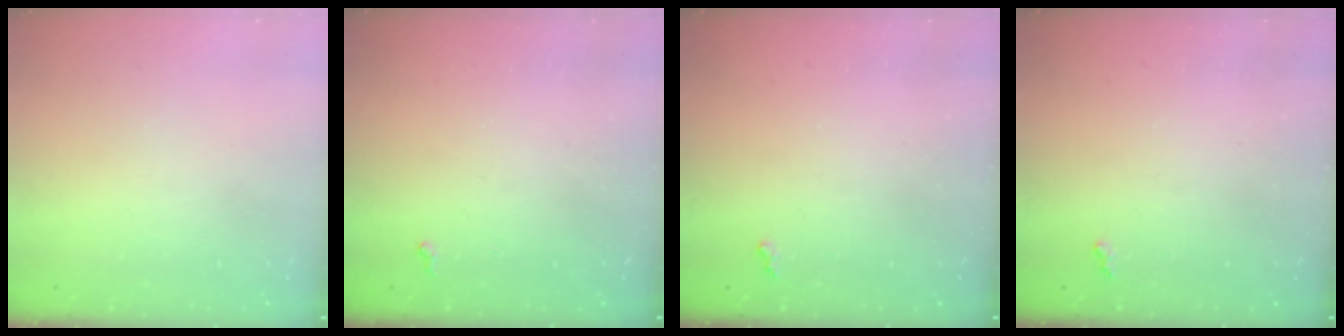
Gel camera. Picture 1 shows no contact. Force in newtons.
{"total": 5.5, "press": 5.5, "slide": 0.8}
{"total": 1.9, "press": 1.8, "slide": 0.5}
{"total": 1.9, "press": 1.8, "slide": 0.5}